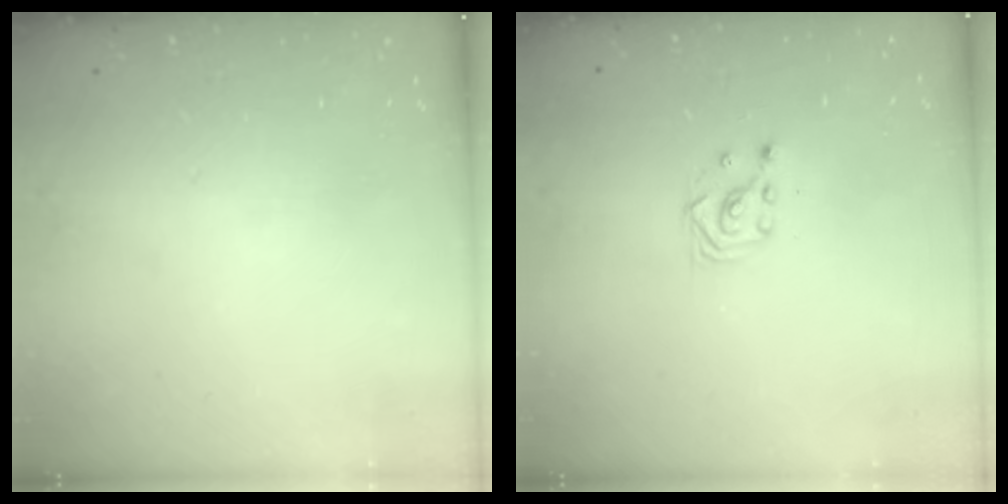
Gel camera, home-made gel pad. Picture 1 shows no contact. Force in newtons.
{"total": 3.4, "press": 3.3, "slide": 0.3}